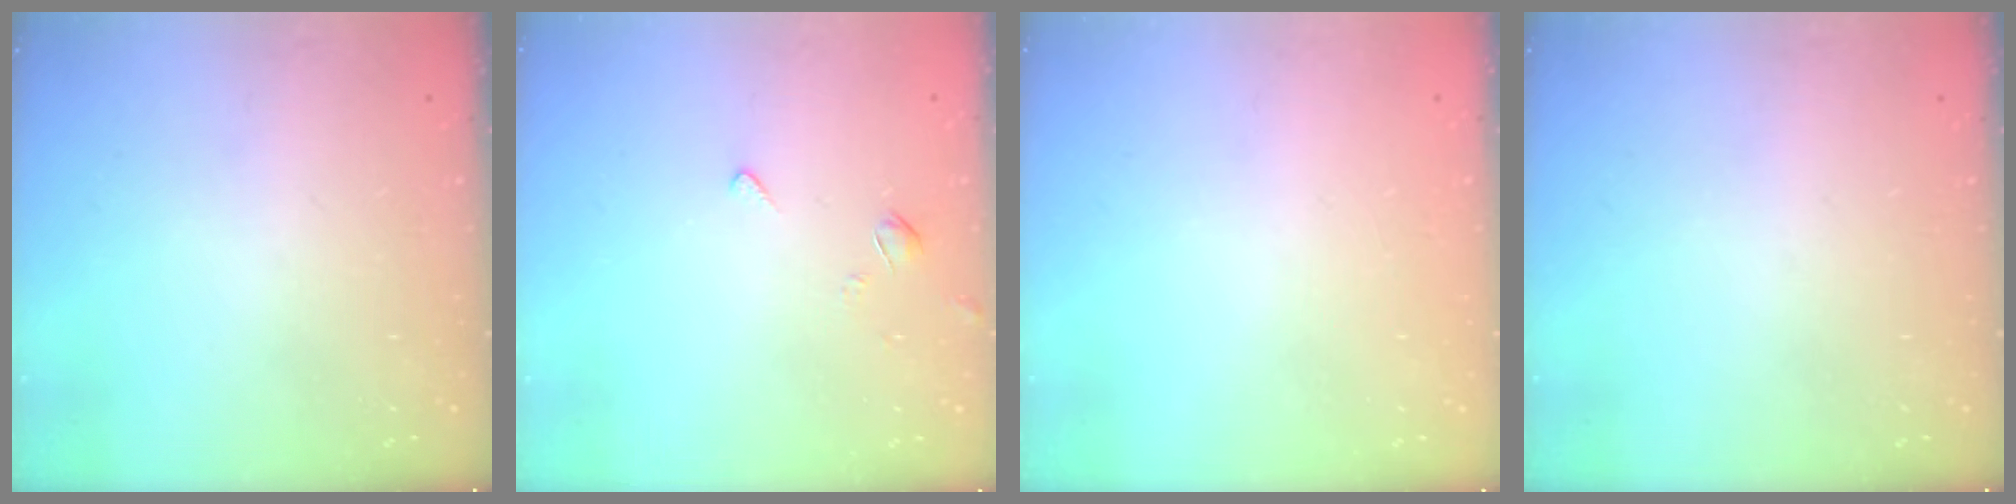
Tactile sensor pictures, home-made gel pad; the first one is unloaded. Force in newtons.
{"total": 2.5, "press": 2.5, "slide": 0.5}
{"total": 2.0, "press": 2.0, "slide": 0.1}
{"total": 0.0}